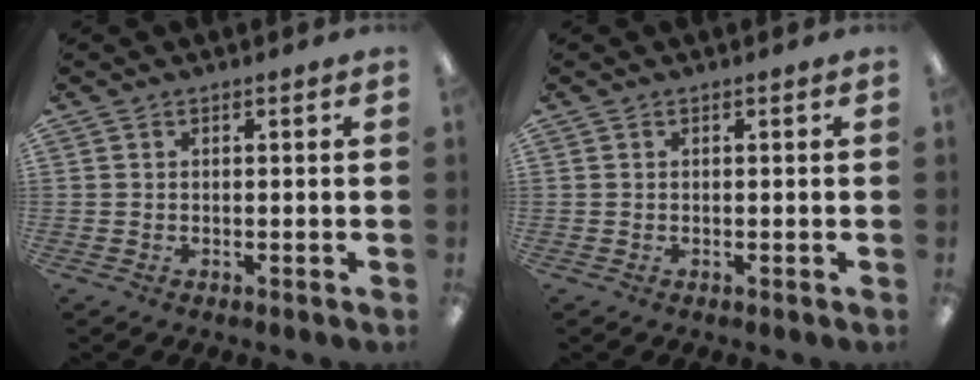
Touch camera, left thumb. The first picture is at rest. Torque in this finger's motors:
{"motor_torque": [-0.03, -0.03, 0.02, -0.01, 0.00]}